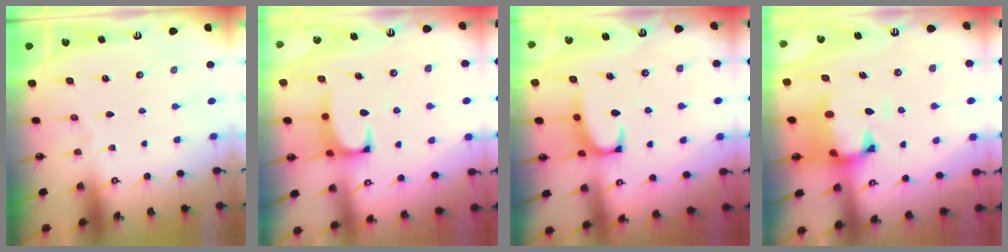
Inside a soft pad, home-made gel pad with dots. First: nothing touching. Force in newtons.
{"total": 1.4, "press": 1.3, "slide": 0.6}
{"total": 2.5, "press": 2.4, "slide": 0.8}
{"total": 1.6, "press": 1.2, "slide": 1.1}